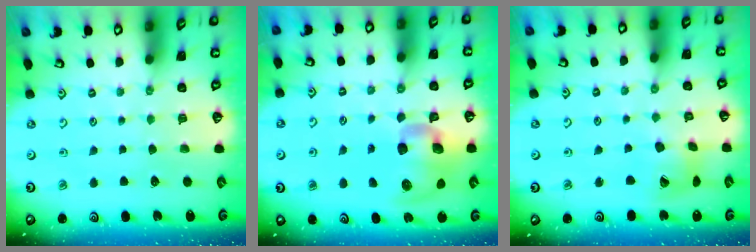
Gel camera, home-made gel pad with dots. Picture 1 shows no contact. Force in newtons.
{"total": 14.0, "press": 13.8, "slide": 2.4}
{"total": 12.2, "press": 12.1, "slide": 1.4}